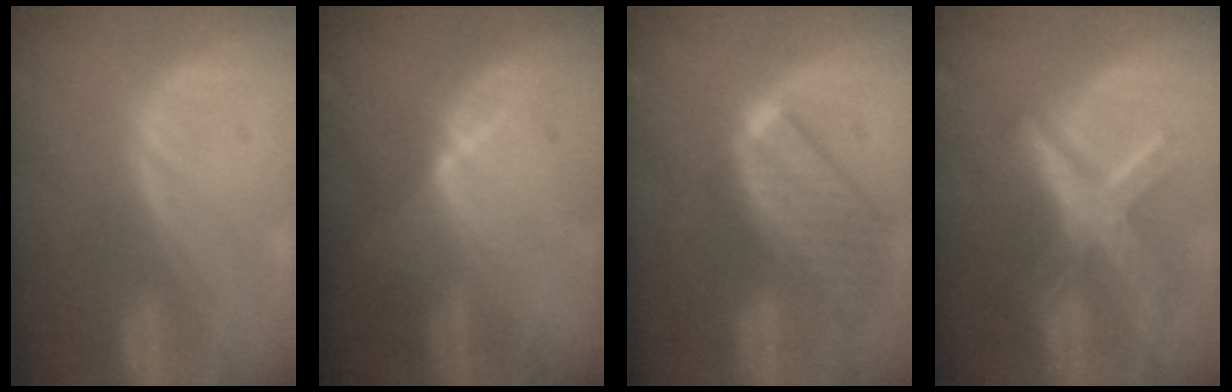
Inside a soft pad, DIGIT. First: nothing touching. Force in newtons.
{"total": 6.1, "press": 5.7, "slide": 2.1}
{"total": 9.8, "press": 8.6, "slide": 4.7}
{"total": 8.9, "press": 8.9, "slide": 0.7}